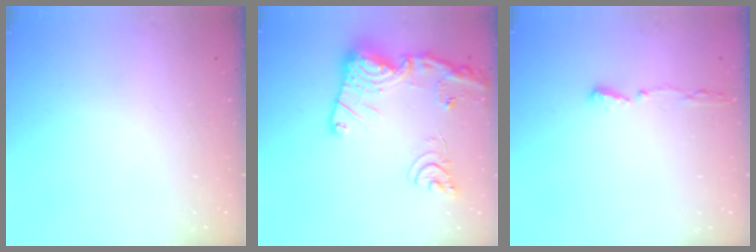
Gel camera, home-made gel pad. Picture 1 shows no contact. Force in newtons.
{"total": 21.7, "press": 21.5, "slide": 2.2}
{"total": 4.9, "press": 4.8, "slide": 1.2}